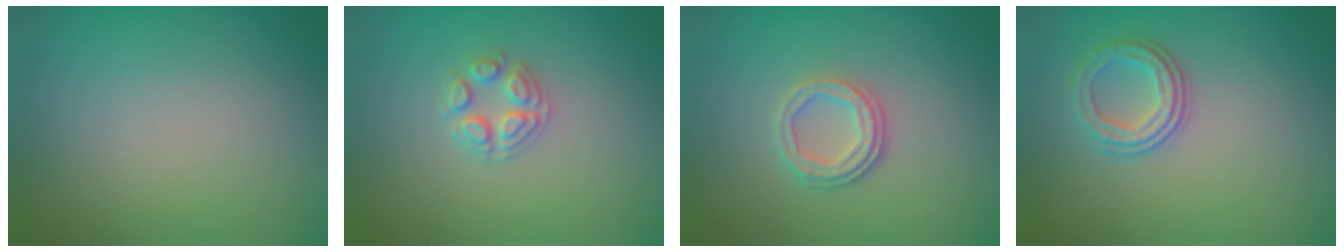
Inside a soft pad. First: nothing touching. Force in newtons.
{"total": 2.5, "press": 2.5, "slide": 0.3}
{"total": 2.6, "press": 2.3, "slide": 1.1}
{"total": 2.5, "press": 2.4, "slide": 0.9}